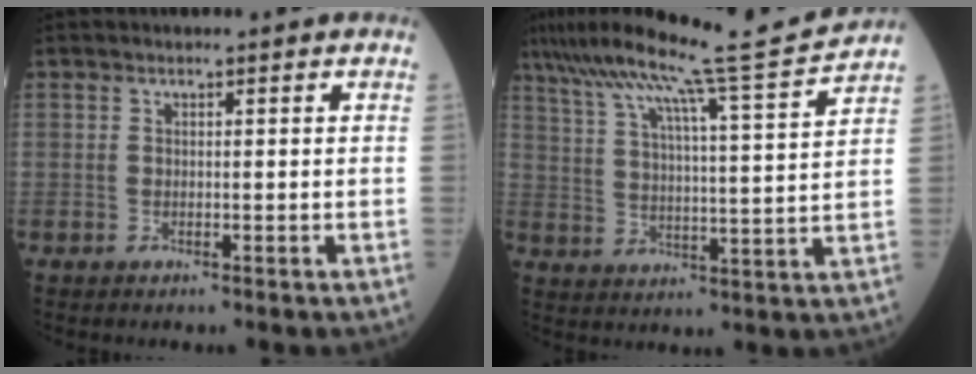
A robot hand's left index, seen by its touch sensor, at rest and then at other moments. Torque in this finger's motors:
{"motor_torque": [0.72, -1.41, 0.20, 0.16]}